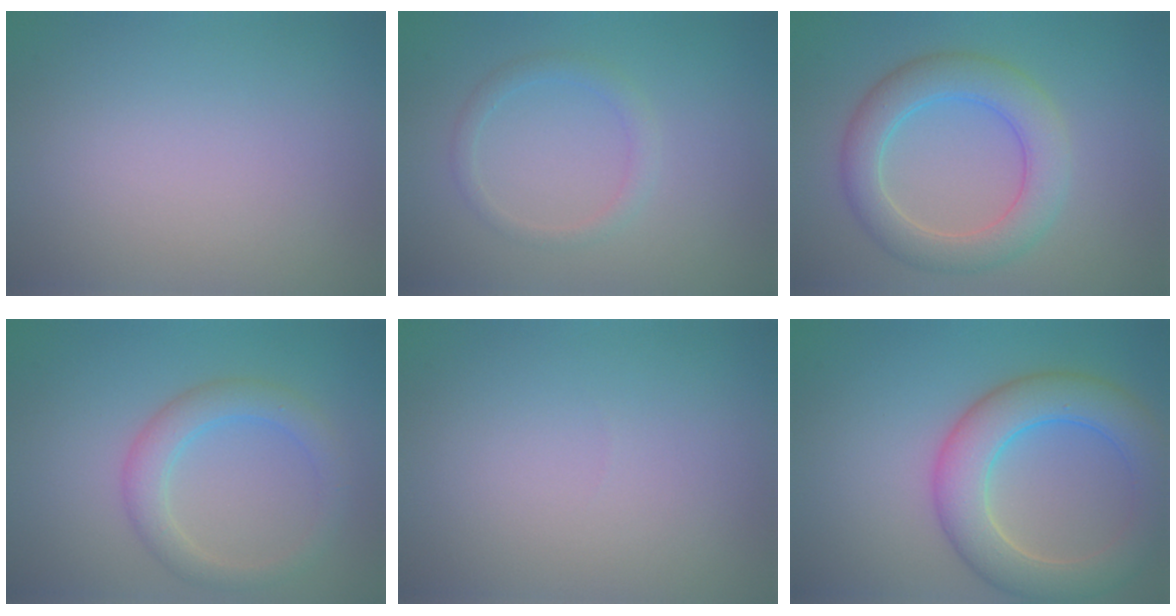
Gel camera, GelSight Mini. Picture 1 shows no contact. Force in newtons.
{"total": 1.6, "press": 1.6, "slide": 0.0}
{"total": 5.6, "press": 5.6, "slide": 0.1}
{"total": 3.4, "press": 3.4, "slide": 0.1}
{"total": 0.0}
{"total": 7.0, "press": 7.0, "slide": 0.3}